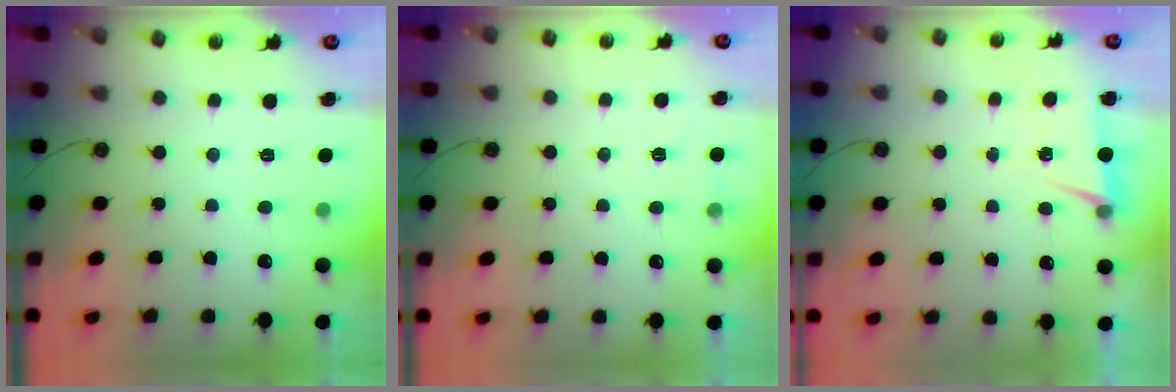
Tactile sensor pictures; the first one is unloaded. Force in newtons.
{"total": 5.4, "press": 3.2, "slide": 4.3}
{"total": 5.6, "press": 3.4, "slide": 4.5}